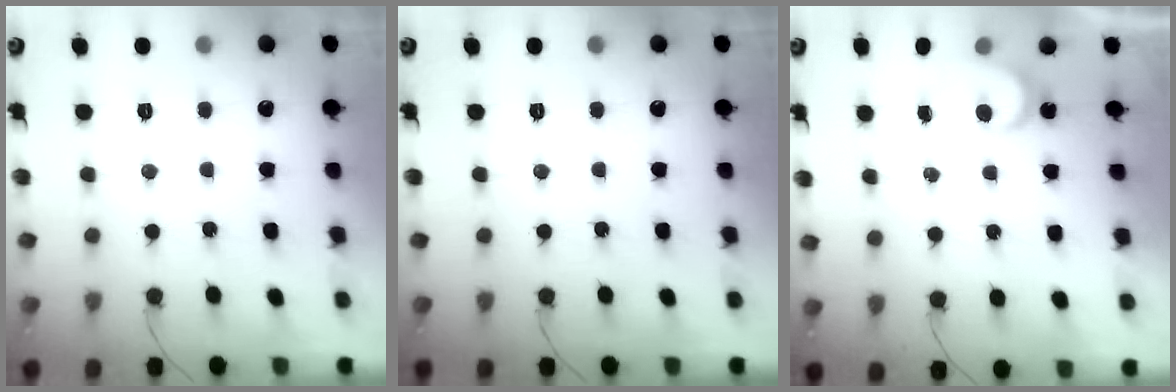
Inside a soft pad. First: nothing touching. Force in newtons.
{"total": 0.0}
{"total": 3.5, "press": 3.5, "slide": 0.3}